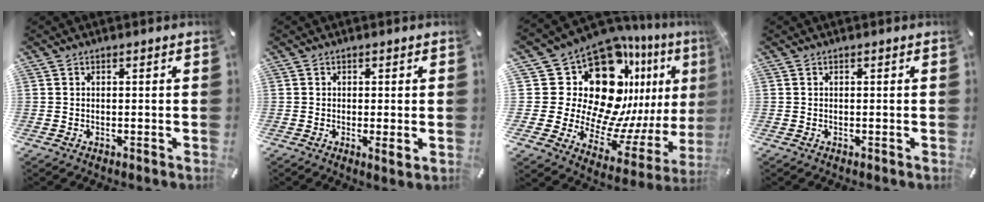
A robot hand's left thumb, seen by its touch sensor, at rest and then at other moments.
{"total": 1.8, "force": [-0.1, 0.6, 1.7], "torque": [-0.030, -0.003, 0.000]}
{"total": 26.1, "force": [11.6, 16.3, 16.8], "torque": [-0.277, -0.140, 0.234]}
{"total": 0.0}